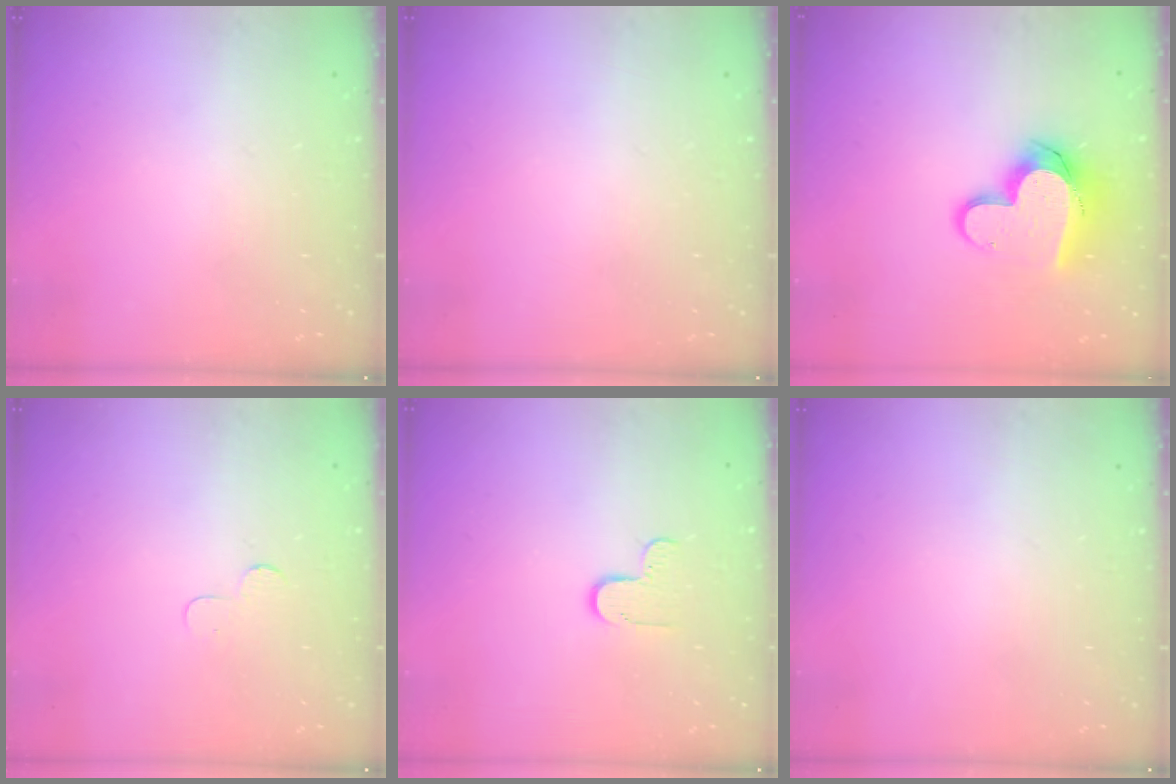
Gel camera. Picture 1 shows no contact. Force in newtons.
{"total": 0.0}
{"total": 16.0, "press": 15.9, "slide": 1.3}
{"total": 3.7, "press": 3.7, "slide": 0.4}
{"total": 5.2, "press": 5.2, "slide": 0.5}
{"total": 0.0}